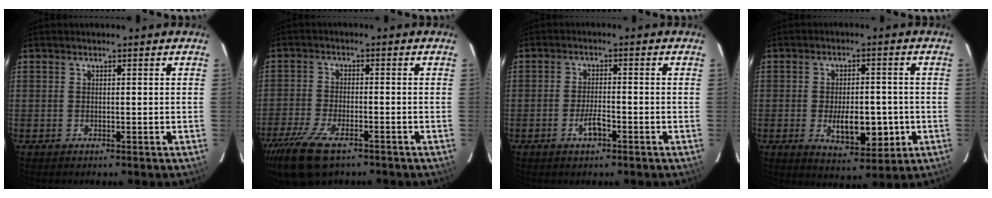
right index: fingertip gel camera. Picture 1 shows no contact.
{"total": 9.9, "force": [-7.0, 3.1, 6.3], "torque": [-0.118, -0.020, -0.117]}
{"total": 3.1, "force": [-1.6, 0.8, 2.6], "torque": [-0.051, 0.001, -0.029]}
{"total": 8.9, "force": [-2.0, 3.8, 7.8], "torque": [-0.122, -0.006, -0.021]}